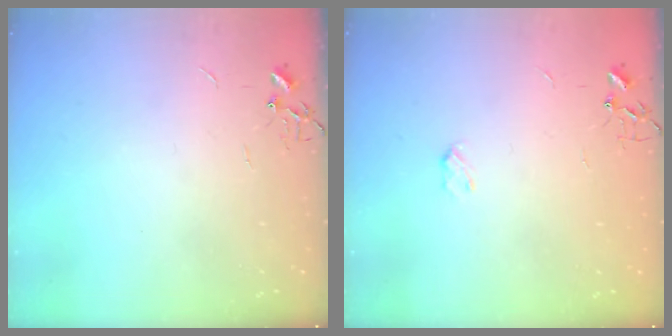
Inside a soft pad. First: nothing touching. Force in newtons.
{"total": 2.8, "press": 2.8, "slide": 0.5}